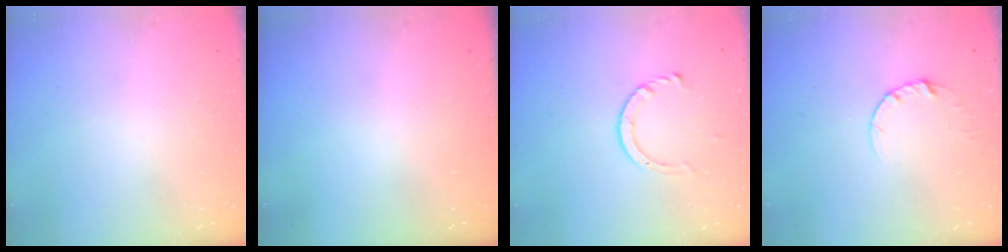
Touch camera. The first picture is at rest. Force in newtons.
{"total": 0.0}
{"total": 3.3, "press": 3.3, "slide": 0.4}
{"total": 2.7, "press": 2.7, "slide": 0.2}